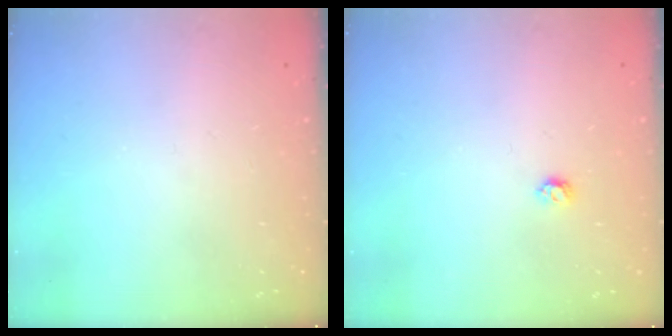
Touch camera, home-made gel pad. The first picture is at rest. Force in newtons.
{"total": 3.4, "press": 3.4, "slide": 0.7}